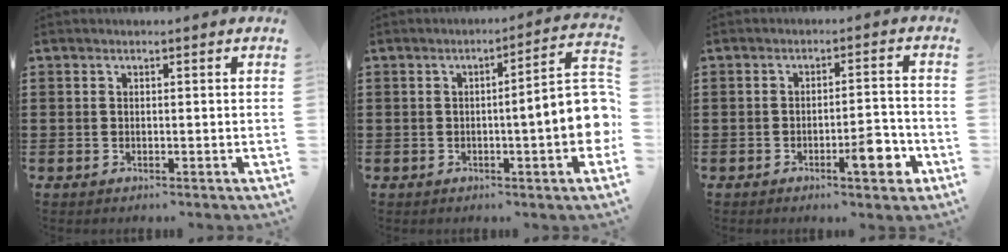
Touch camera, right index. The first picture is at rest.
{"total": 8.8, "force": [-1.1, 1.1, 8.7], "torque": [-0.120, -0.011, -0.021]}
{"total": 6.3, "force": [-3.0, 1.5, 5.3], "torque": [-0.064, -0.005, -0.049]}